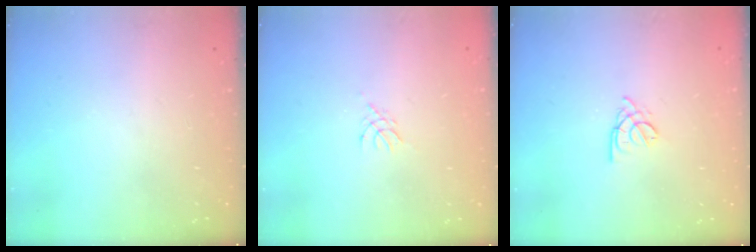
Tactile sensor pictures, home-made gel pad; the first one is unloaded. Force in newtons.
{"total": 2.7, "press": 2.6, "slide": 0.6}
{"total": 1.6, "press": 1.5, "slide": 0.5}